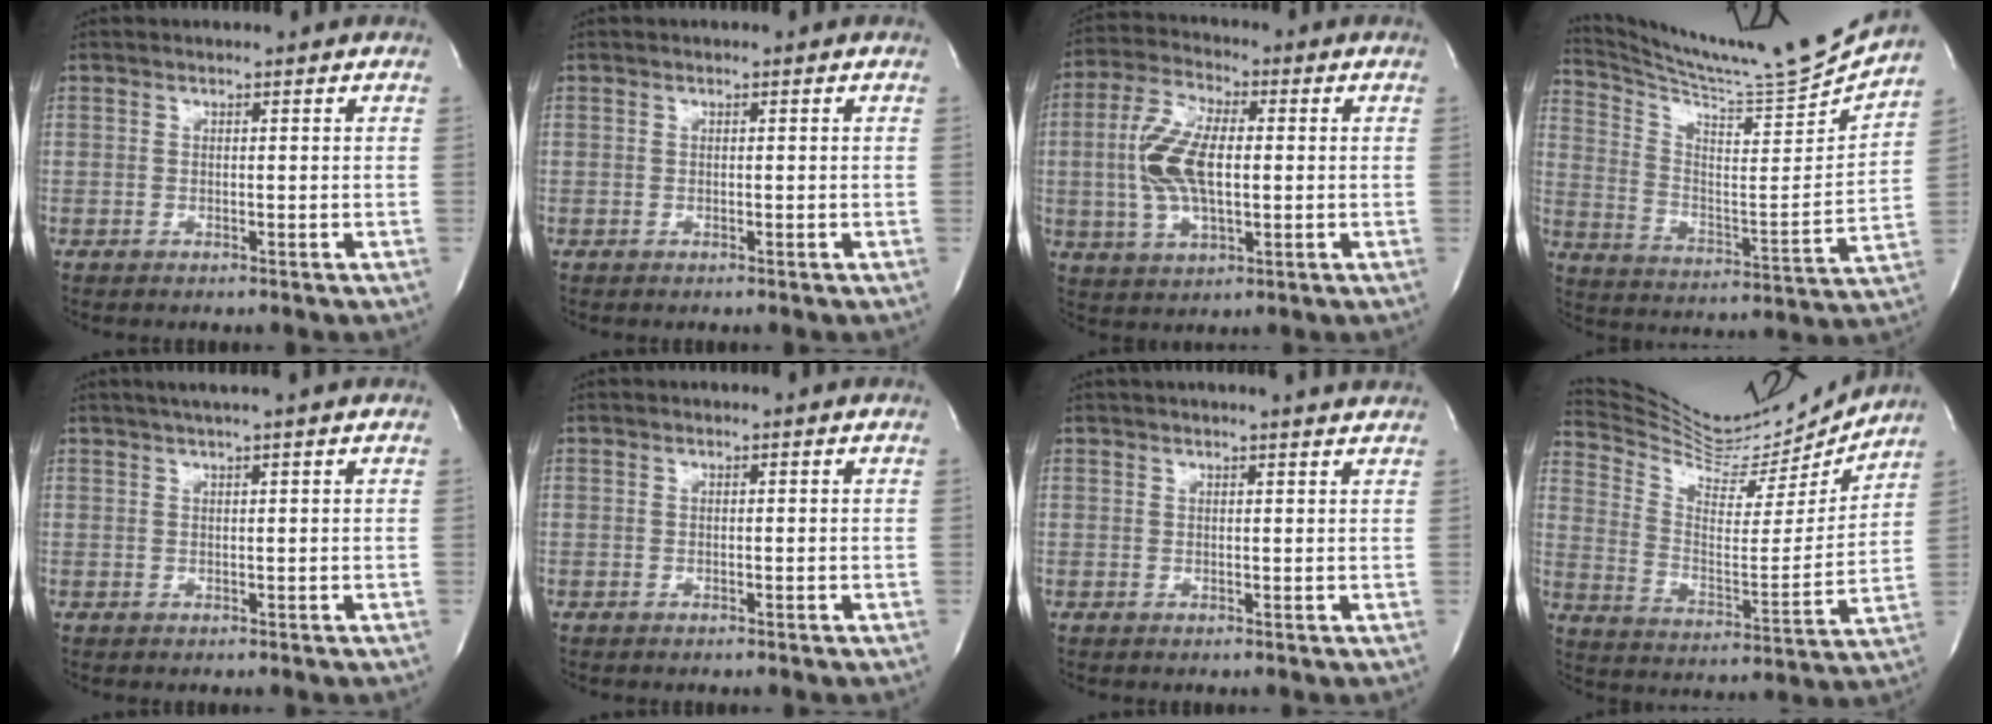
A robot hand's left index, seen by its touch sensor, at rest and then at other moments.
{"total": 0.0}
{"total": 10.9, "force": [-0.1, 4.4, 10.0], "torque": [-0.225, 0.003, 0.001]}
{"total": 18.5, "force": [17.5, -2.5, 5.4], "torque": [-0.110, -0.092, 0.271]}
{"total": 3.0, "force": [2.2, -0.8, 1.9], "torque": [-0.030, 0.009, 0.040]}
{"total": 0.0}
{"total": 6.1, "force": [5.6, -0.3, 2.2], "torque": [-0.029, 0.015, 0.055]}
{"total": 17.8, "force": [17.4, 2.3, 3.3], "torque": [-0.069, -0.050, 0.268]}